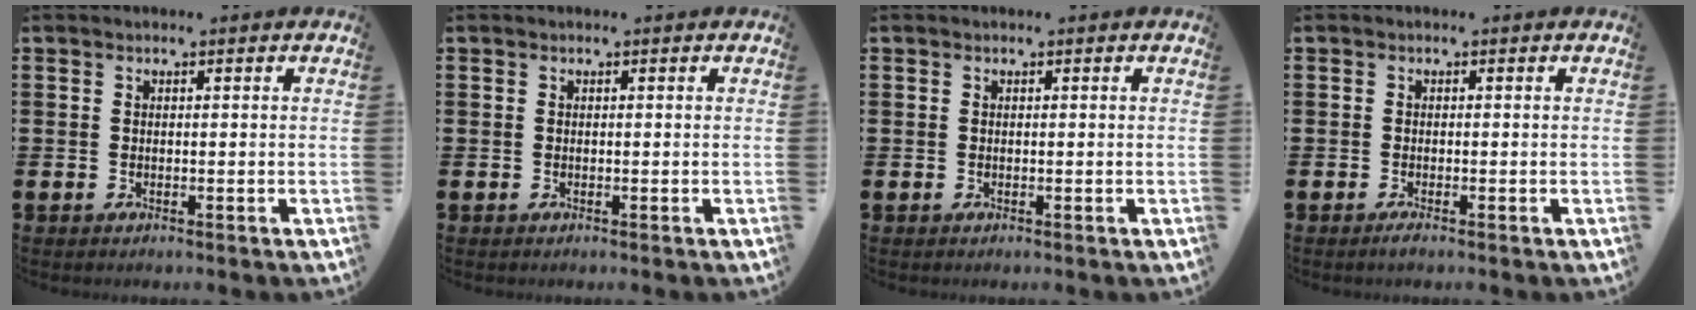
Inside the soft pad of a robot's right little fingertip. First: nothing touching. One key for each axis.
{"total": 0.0}
{"total": 0.0}
{"total": 0.7, "fx": -0.4, "fy": 0.1, "fz": 0.6, "tx": -0.012, "ty": -0.002, "tz": -0.007}